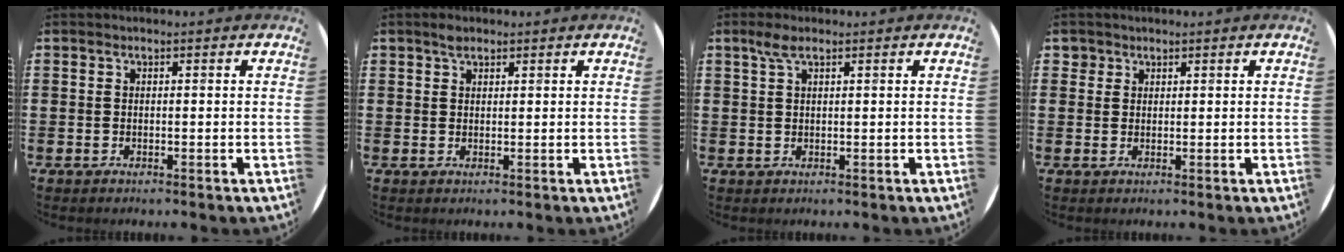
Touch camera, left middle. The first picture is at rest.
{"total": 1.4, "force": [1.1, 0.6, 0.4], "torque": [-0.003, 0.001, 0.019]}
{"total": 2.2, "force": [1.3, 0.6, 1.6], "torque": [-0.035, 0.006, 0.022]}
{"total": 1.5, "force": [1.3, 0.9, 0.1], "torque": [0.004, 0.000, 0.024]}